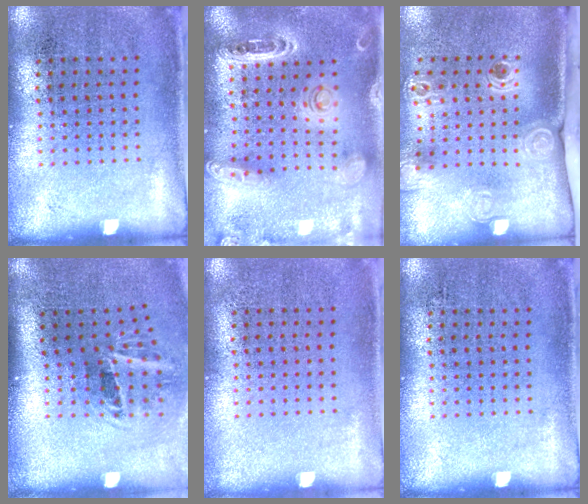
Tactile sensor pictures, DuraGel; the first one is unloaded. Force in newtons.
{"total": 1.7, "press": 1.7, "slide": 0.3}
{"total": 2.3, "press": 1.6, "slide": 1.6}
{"total": 2.0, "press": 1.2, "slide": 1.6}
{"total": 0.0}
{"total": 0.0}